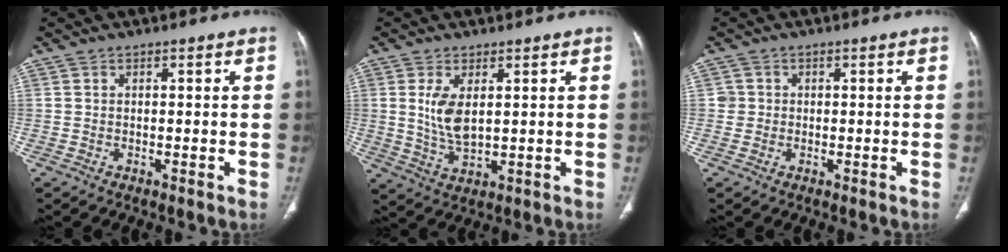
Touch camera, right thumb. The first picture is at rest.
{"total": 6.3, "force": [1.5, 2.9, 5.4], "torque": [-0.106, -0.021, 0.038]}
{"total": 1.7, "force": [0.0, 1.7, 0.0], "torque": [0.013, 0.007, -0.002]}